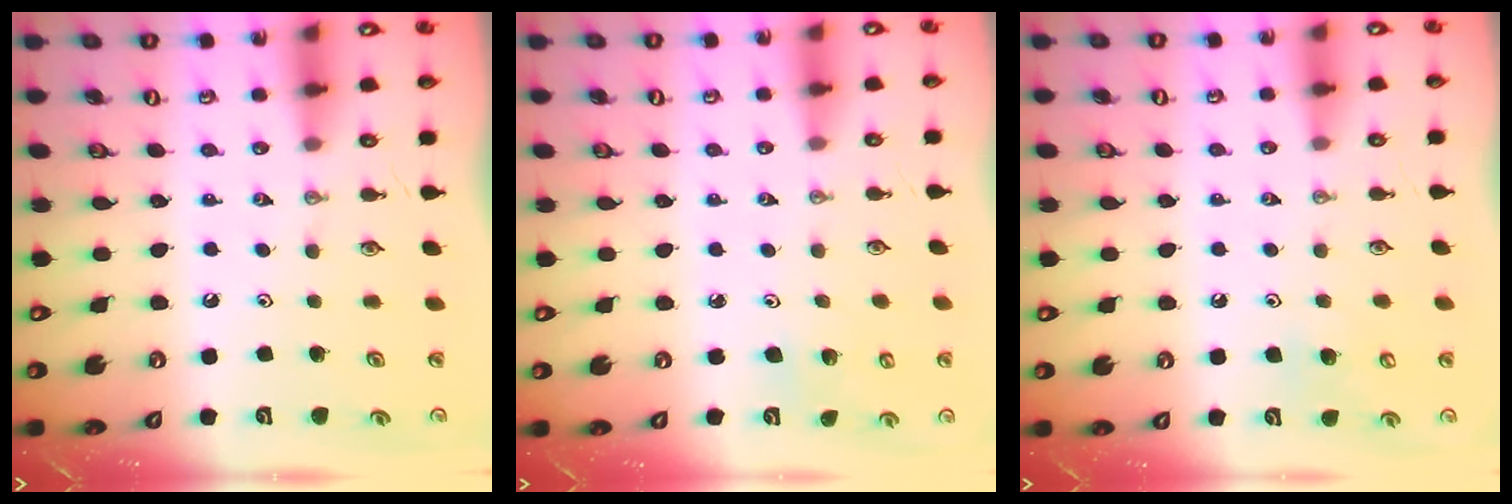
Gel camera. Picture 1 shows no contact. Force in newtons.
{"total": 3.3, "press": 3.3, "slide": 0.3}
{"total": 6.2, "press": 6.2, "slide": 0.8}